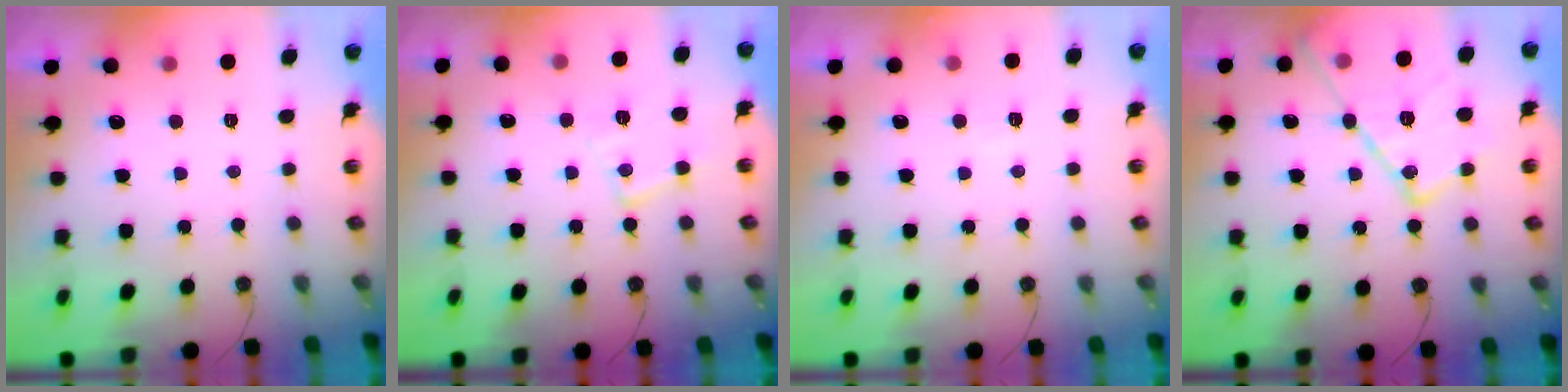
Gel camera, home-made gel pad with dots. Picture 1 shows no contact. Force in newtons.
{"total": 11.6, "press": 11.6, "slide": 0.8}
{"total": 5.4, "press": 5.4, "slide": 0.8}
{"total": 19.8, "press": 19.7, "slide": 1.7}